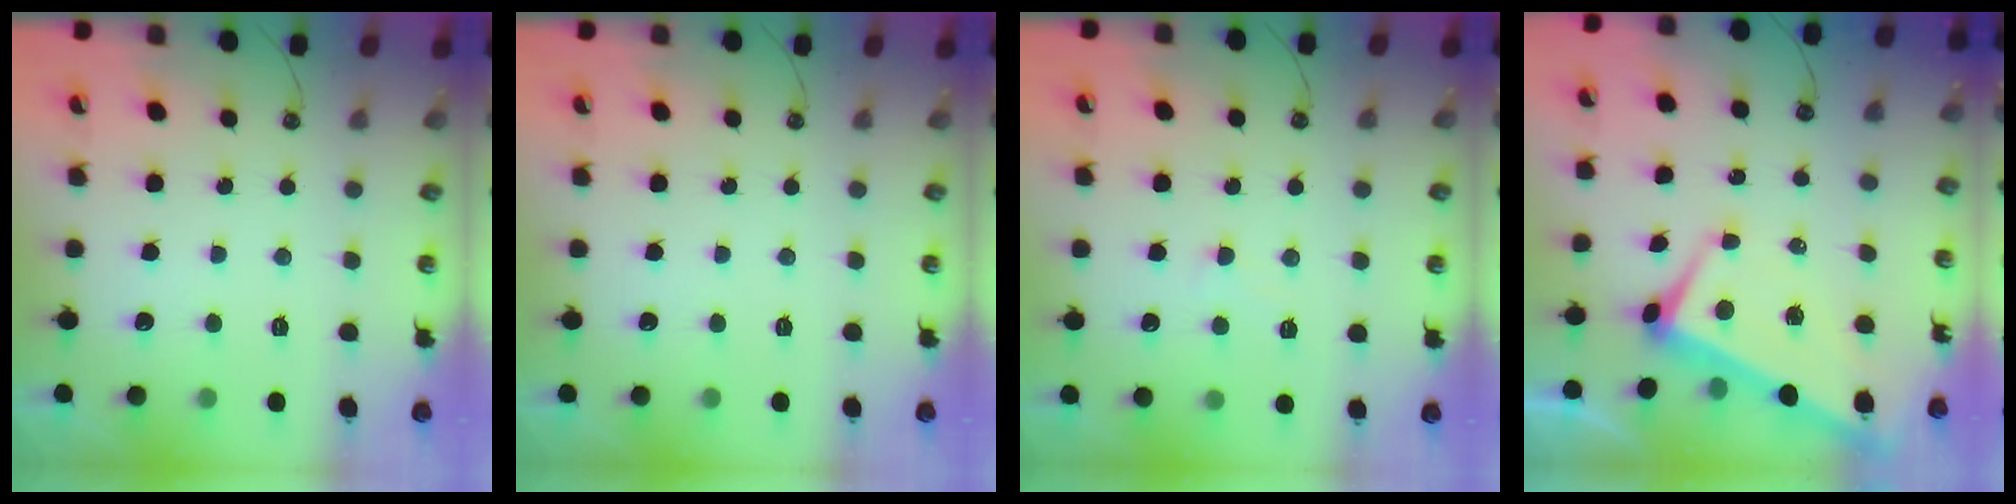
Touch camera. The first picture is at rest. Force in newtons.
{"total": 0.0}
{"total": 3.0, "press": 3.0, "slide": 0.5}
{"total": 1.7, "press": 1.4, "slide": 1.0}